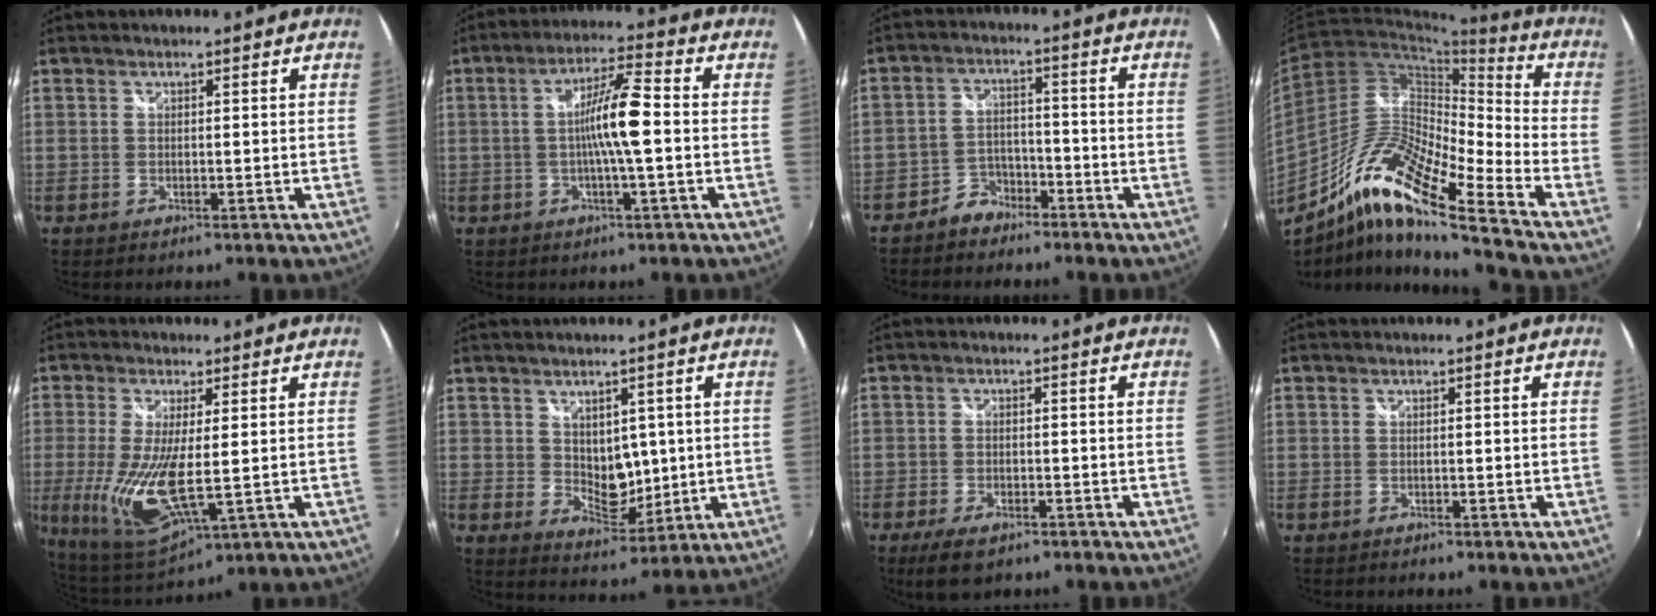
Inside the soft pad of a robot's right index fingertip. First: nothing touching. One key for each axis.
{"total": 8.6, "fx": -0.8, "fy": 0.3, "fz": 8.5, "tx": -0.154, "ty": 0.010, "tz": -0.016}
{"total": 5.5, "fx": -4.1, "fy": 3.6, "fz": 0.6, "tx": -0.020, "ty": 0.022, "tz": -0.072}
{"total": 15.3, "fx": -10.7, "fy": 1.3, "fz": 10.8, "tx": -0.192, "ty": 0.006, "tz": -0.217}
{"total": 13.6, "fx": -1.1, "fy": 4.0, "fz": 12.9, "tx": -0.275, "ty": -0.027, "tz": -0.012}
{"total": 6.0, "fx": 1.3, "fy": 4.5, "fz": 3.8, "tx": -0.054, "ty": -0.008, "tz": 0.034}
{"total": 6.1, "fx": -4.3, "fy": 2.5, "fz": 3.5, "tx": -0.089, "ty": -0.015, "tz": -0.075}
{"total": 0.6, "fx": -0.6, "fy": 0.2, "fz": 0.2, "tx": -0.005, "ty": -0.003, "tz": -0.011}